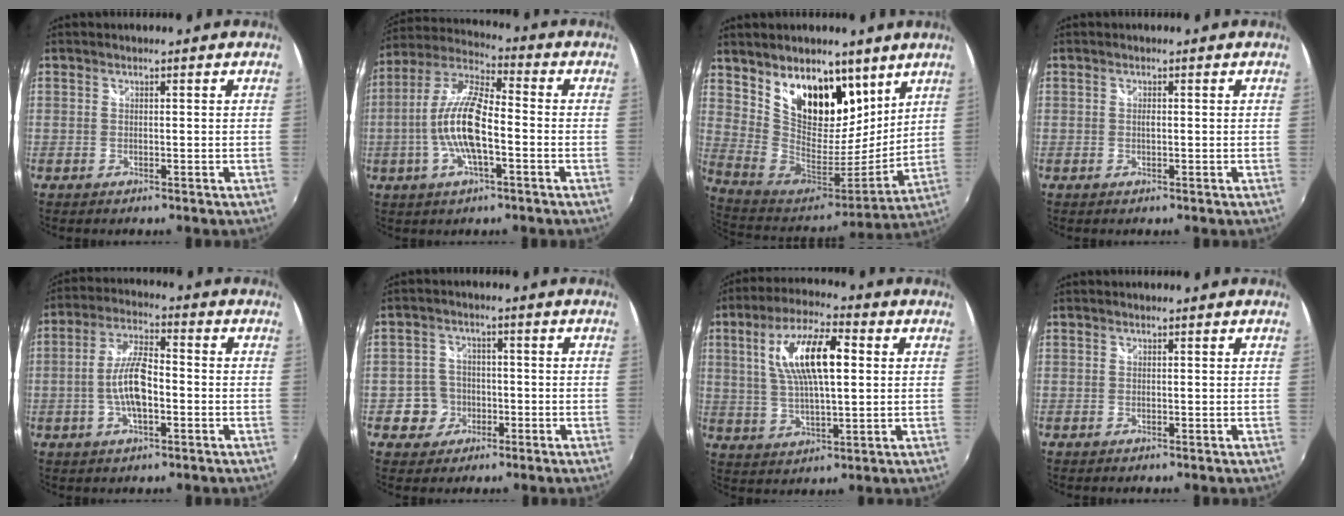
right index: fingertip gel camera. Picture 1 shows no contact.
{"total": 12.9, "force": [-3.0, 3.8, 12.0], "torque": [-0.243, 0.003, -0.060]}
{"total": 20.6, "force": [11.4, 11.8, 12.4], "torque": [-0.230, 0.003, 0.215]}
{"total": 0.6, "force": [0.0, 0.3, 0.6], "torque": [-0.011, 0.000, -0.003]}
{"total": 9.0, "force": [-2.2, 3.1, 8.1], "torque": [-0.163, 0.007, -0.040]}
{"total": 5.4, "force": [-1.9, 5.0, 0.5], "torque": [-0.009, 0.018, -0.028]}
{"total": 13.6, "force": [3.1, 4.5, 12.4], "torque": [-0.230, 0.015, 0.057]}
{"total": 0.0}